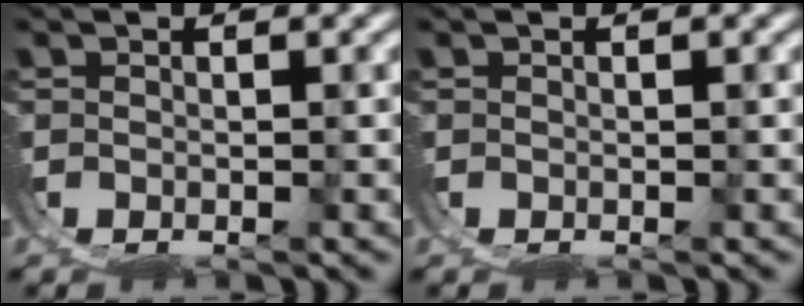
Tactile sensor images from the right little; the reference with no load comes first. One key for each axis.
{"total": 0.0}